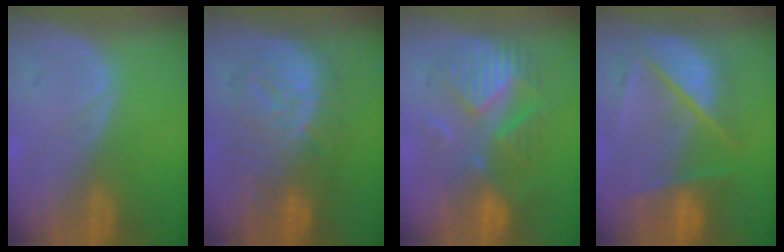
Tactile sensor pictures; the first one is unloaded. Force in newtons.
{"total": 9.3, "press": 9.3, "slide": 0.4}
{"total": 8.4, "press": 8.3, "slide": 1.3}
{"total": 9.4, "press": 8.2, "slide": 4.5}